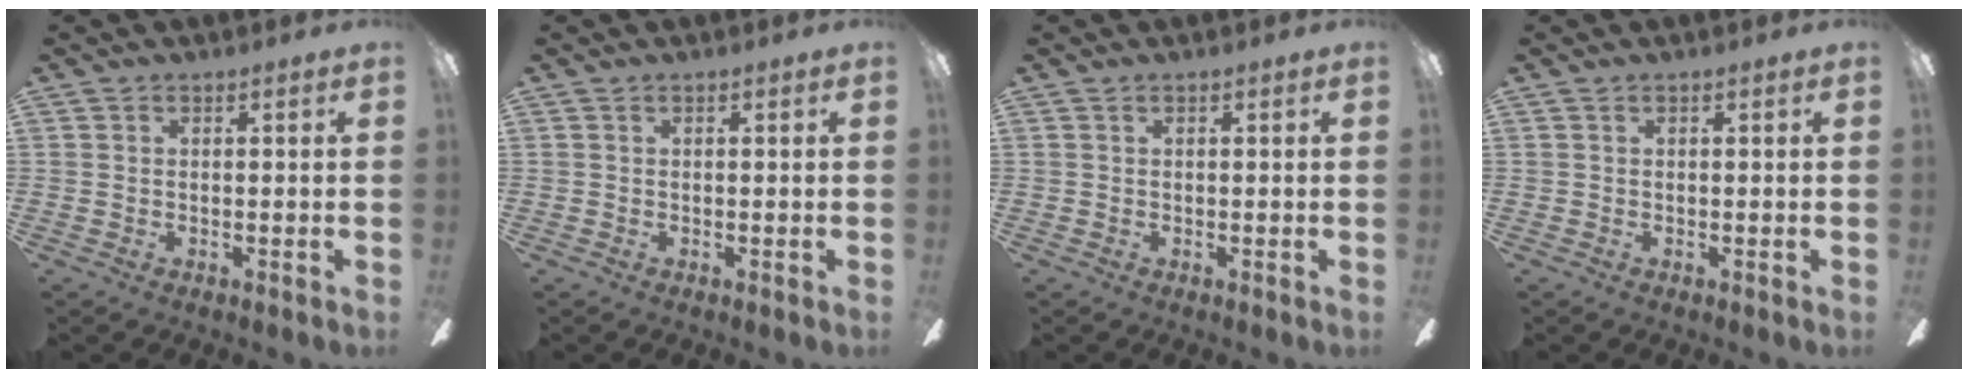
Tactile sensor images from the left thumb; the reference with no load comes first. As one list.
[{"total": 0.0}, {"total": 0.0}, {"total": 0.0}]